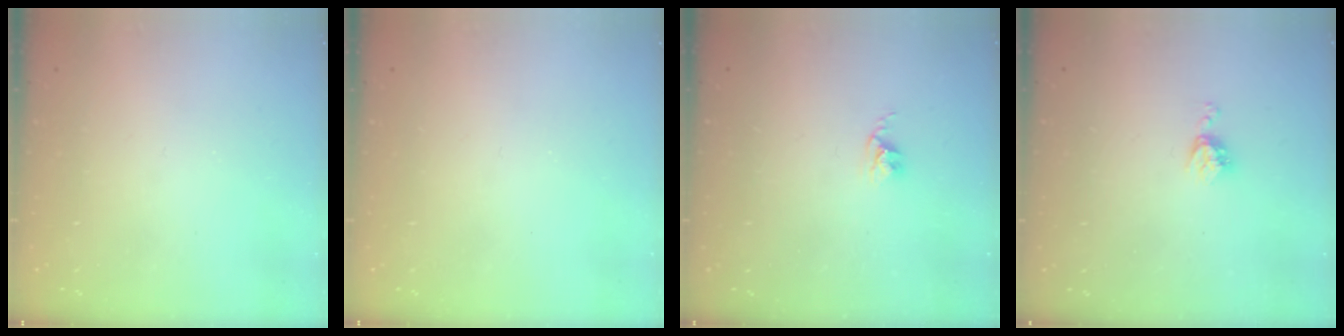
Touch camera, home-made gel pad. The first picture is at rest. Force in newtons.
{"total": 0.0}
{"total": 2.4, "press": 2.4, "slide": 0.3}
{"total": 4.5, "press": 4.4, "slide": 0.7}